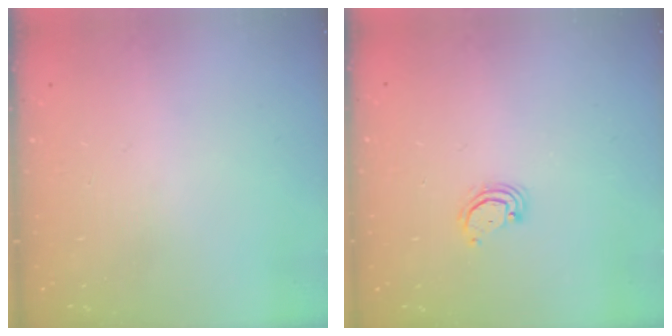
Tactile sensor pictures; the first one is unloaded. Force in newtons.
{"total": 2.9, "press": 2.9, "slide": 0.2}